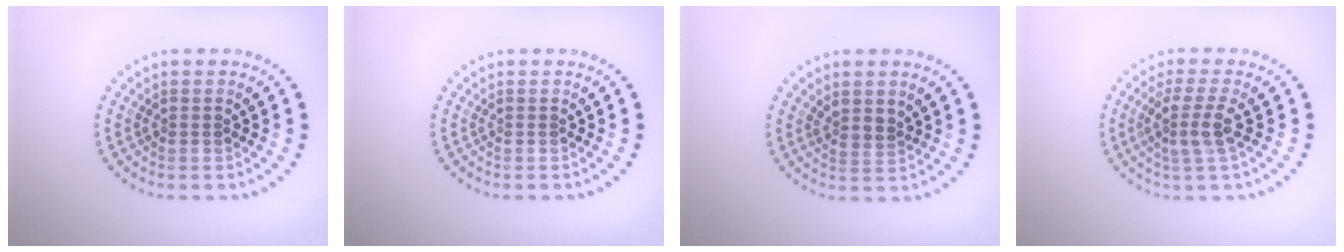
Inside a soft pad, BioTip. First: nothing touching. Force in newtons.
{"total": 0.0}
{"total": 1.5, "press": 1.1, "slide": 1.0}
{"total": 2.8, "press": 2.2, "slide": 1.7}